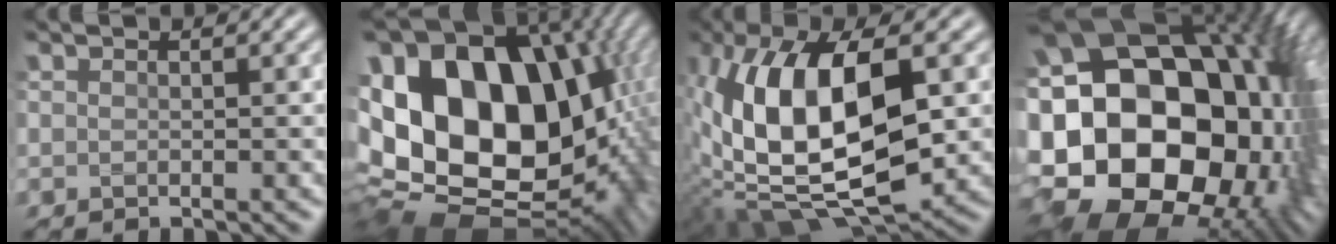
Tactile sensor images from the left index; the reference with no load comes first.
{"total": 21.5, "force": [1.2, 15.3, 15.1], "torque": [-0.282, -0.006, 0.052]}
{"total": 15.4, "force": [1.1, 7.6, 13.3], "torque": [-0.263, 0.001, 0.018]}
{"total": 23.2, "force": [-1.0, 16.7, 16.2], "torque": [-0.295, -0.019, -0.029]}